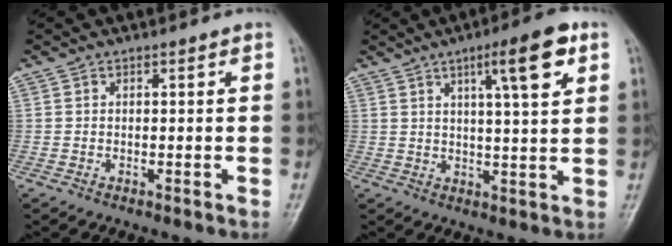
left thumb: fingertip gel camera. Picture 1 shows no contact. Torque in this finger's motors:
{"motor_torque": [0.30, 0.30, 0.27, -0.21, 0.11]}